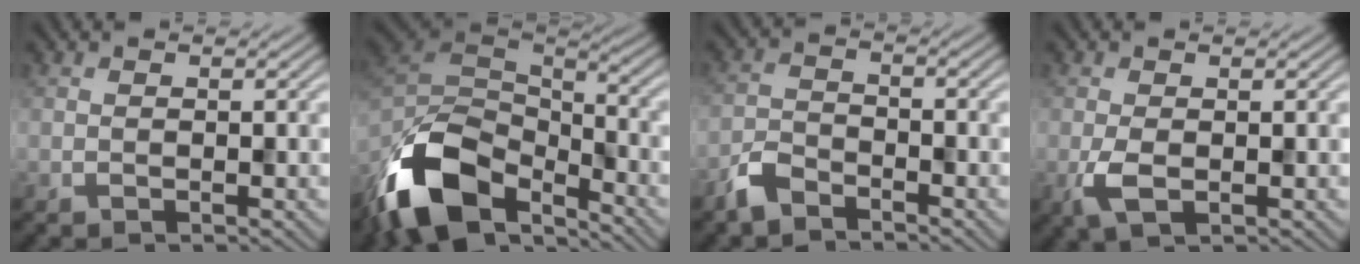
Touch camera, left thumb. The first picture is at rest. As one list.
[{"total": 15.2, "force": [-9.3, 7.4, 9.4], "torque": [-0.230, -0.019, -0.179]}, {"total": 3.8, "force": [-3.1, 1.4, 1.6], "torque": [-0.035, -0.001, -0.079]}, {"total": 2.9, "force": [-0.6, 1.4, 2.4], "torque": [-0.061, -0.009, -0.014]}]